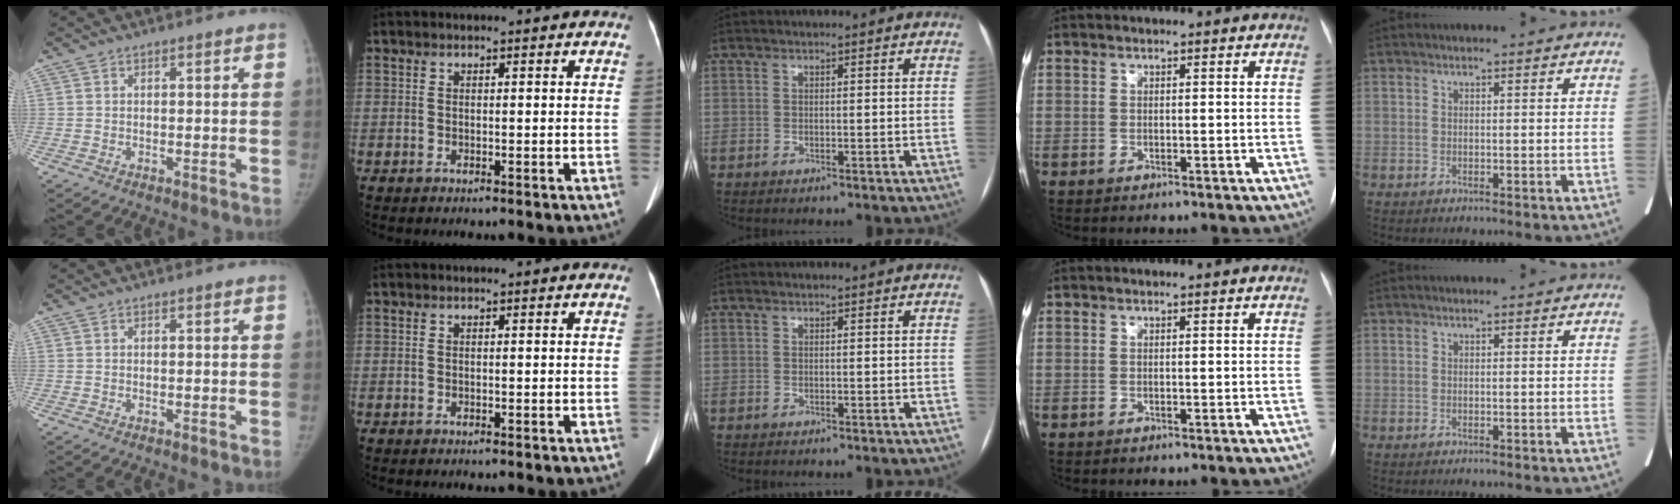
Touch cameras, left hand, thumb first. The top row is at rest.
{}